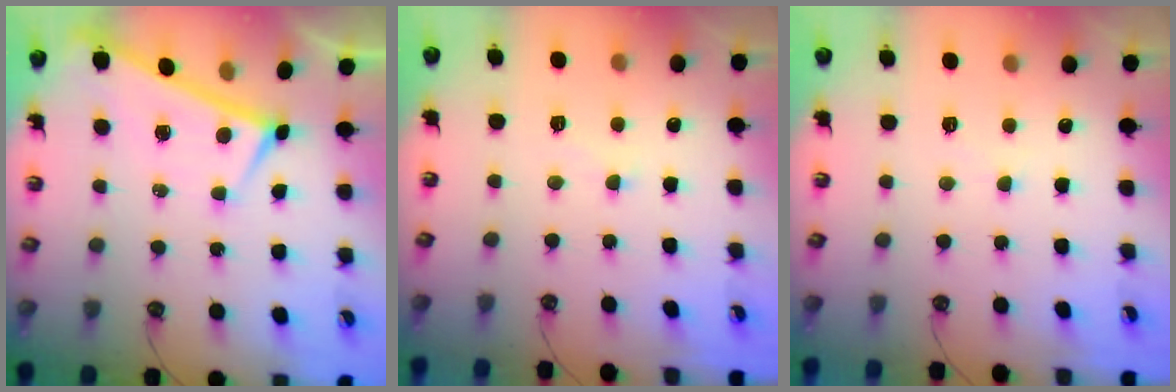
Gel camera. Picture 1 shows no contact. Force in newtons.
{"total": 2.6, "press": 2.6, "slide": 0.7}
{"total": 1.9, "press": 1.8, "slide": 0.5}